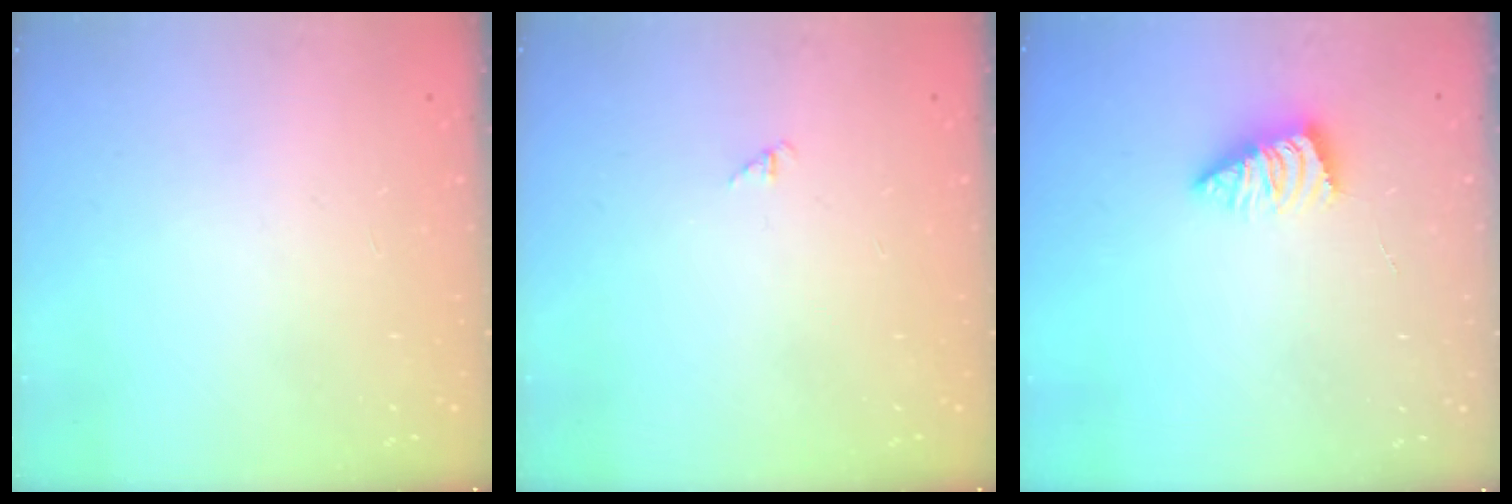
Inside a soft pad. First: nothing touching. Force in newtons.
{"total": 1.2, "press": 1.1, "slide": 0.3}
{"total": 3.5, "press": 3.4, "slide": 0.5}